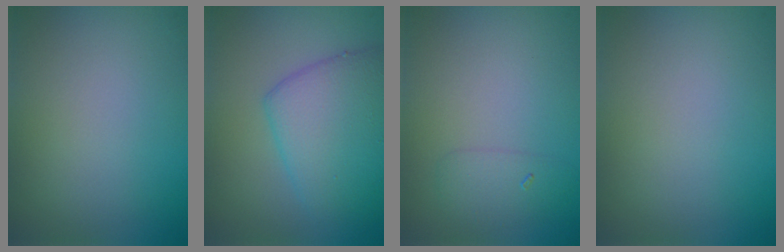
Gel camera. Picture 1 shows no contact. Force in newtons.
{"total": 5.9, "press": 5.9, "slide": 0.3}
{"total": 1.5, "press": 1.5, "slide": 0.0}
{"total": 0.0}